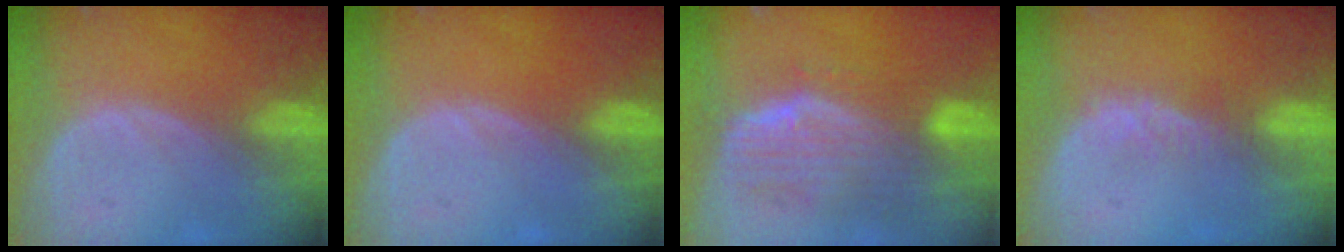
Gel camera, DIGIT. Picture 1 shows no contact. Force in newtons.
{"total": 0.0}
{"total": 10.5, "press": 9.0, "slide": 5.4}
{"total": 2.3, "press": 1.9, "slide": 1.4}